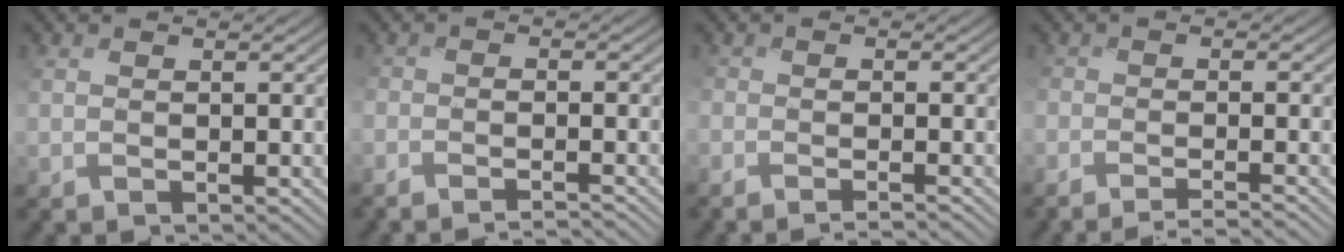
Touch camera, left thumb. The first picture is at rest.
{"total": 4.3, "force": [-3.8, 0.8, 2.0], "torque": [-0.035, -0.003, -0.055]}
{"total": 3.5, "force": [-2.7, 0.8, 2.1], "torque": [-0.026, -0.004, -0.035]}
{"total": 4.3, "force": [-3.5, 0.6, 2.4], "torque": [-0.034, 0.001, -0.058]}